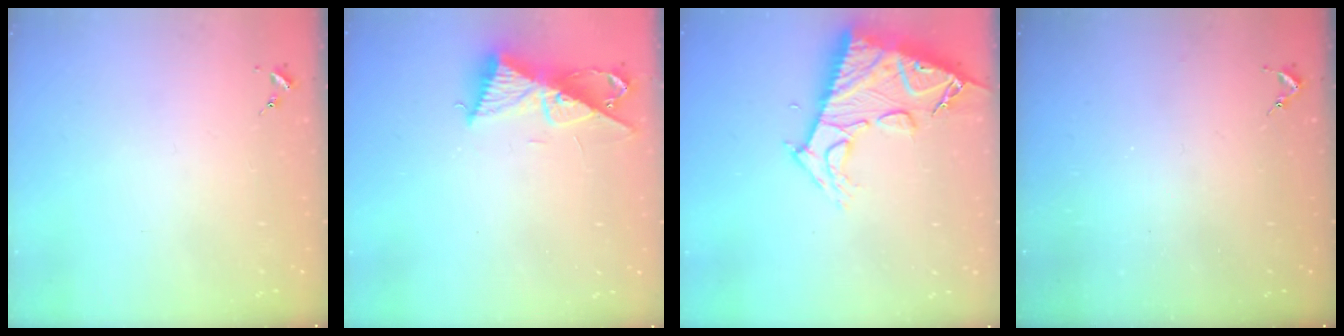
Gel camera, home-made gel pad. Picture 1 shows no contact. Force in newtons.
{"total": 10.0, "press": 10.0, "slide": 0.6}
{"total": 14.6, "press": 14.5, "slide": 1.3}
{"total": 3.1, "press": 3.1, "slide": 0.4}